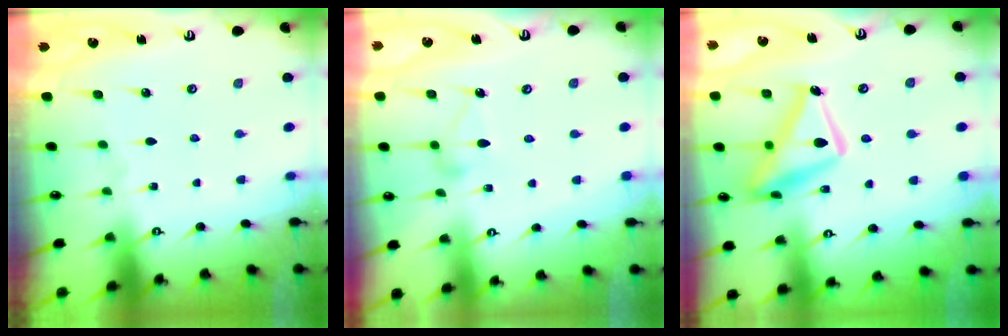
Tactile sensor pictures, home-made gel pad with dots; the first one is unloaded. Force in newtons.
{"total": 9.8, "press": 9.8, "slide": 0.3}
{"total": 16.9, "press": 16.8, "slide": 1.2}